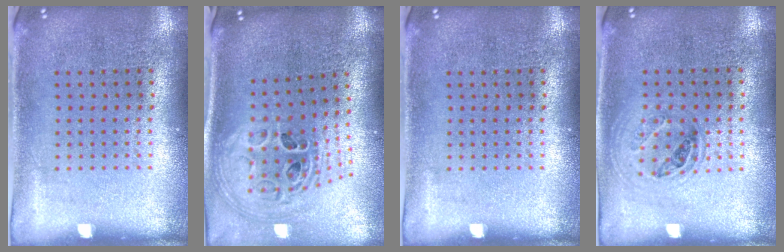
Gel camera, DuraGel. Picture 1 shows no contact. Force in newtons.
{"total": 2.0, "press": 1.6, "slide": 1.2}
{"total": 0.0}
{"total": 1.1, "press": 1.0, "slide": 0.4}